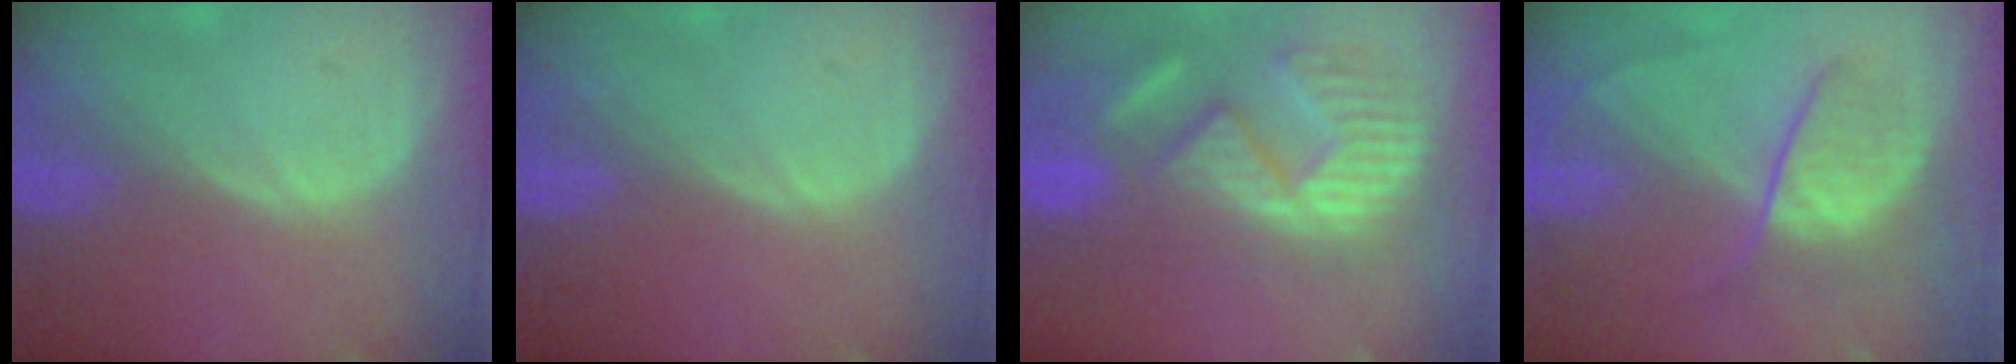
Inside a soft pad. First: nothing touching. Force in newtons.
{"total": 0.0}
{"total": 12.3, "press": 11.6, "slide": 4.0}
{"total": 6.3, "press": 6.3, "slide": 0.7}